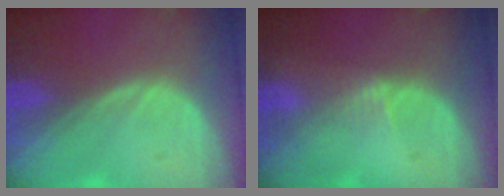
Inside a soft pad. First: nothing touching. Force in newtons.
{"total": 1.4, "press": 1.1, "slide": 0.8}